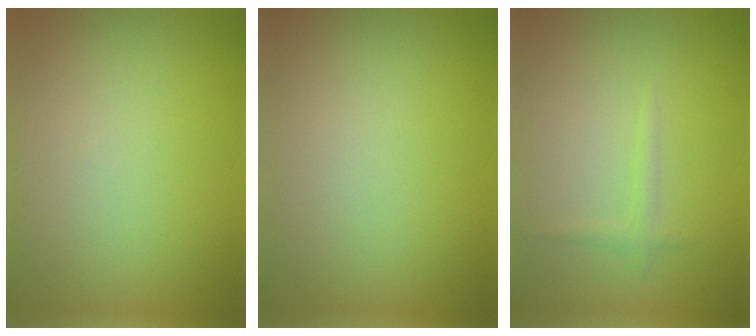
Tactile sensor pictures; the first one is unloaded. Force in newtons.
{"total": 0.0}
{"total": 0.8, "press": 0.8, "slide": 0.0}